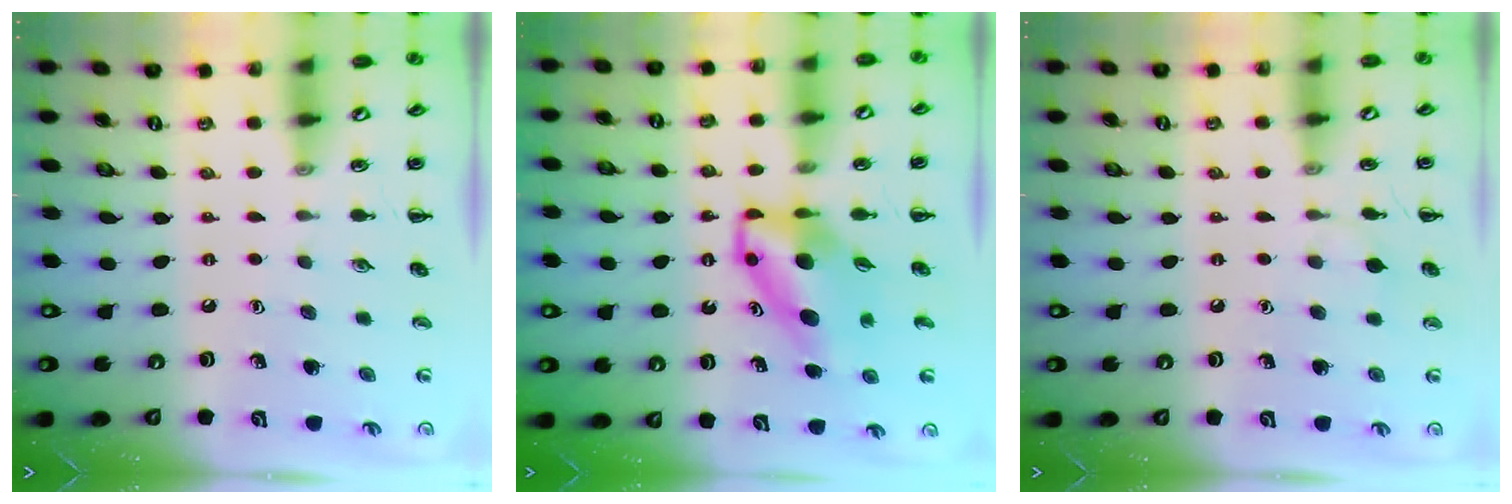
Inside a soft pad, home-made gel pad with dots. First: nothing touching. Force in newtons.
{"total": 6.9, "press": 6.7, "slide": 1.7}
{"total": 5.5, "press": 5.2, "slide": 1.7}